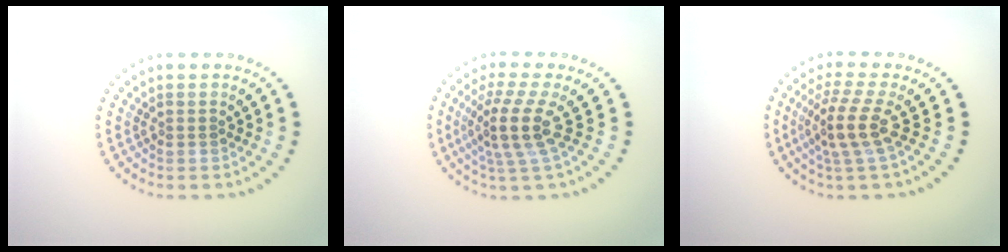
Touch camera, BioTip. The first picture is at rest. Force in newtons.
{"total": 3.9, "press": 2.8, "slide": 2.7}
{"total": 3.5, "press": 2.7, "slide": 2.1}